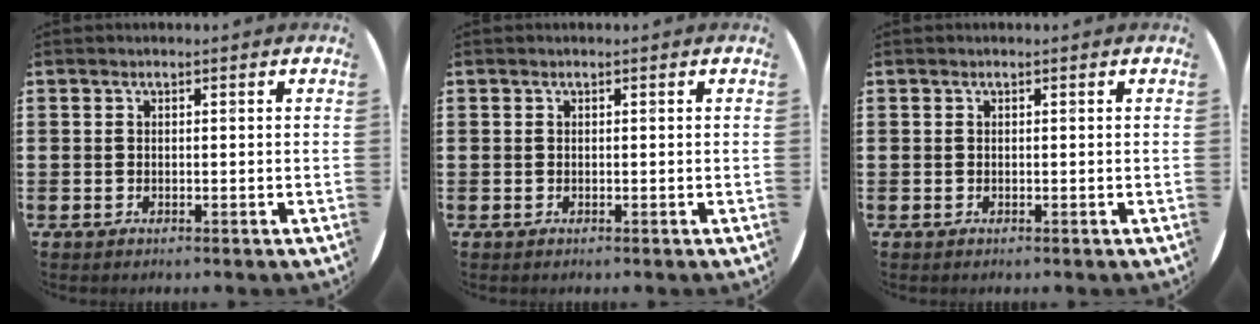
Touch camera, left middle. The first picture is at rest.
{"total": 0.0}
{"total": 0.0}